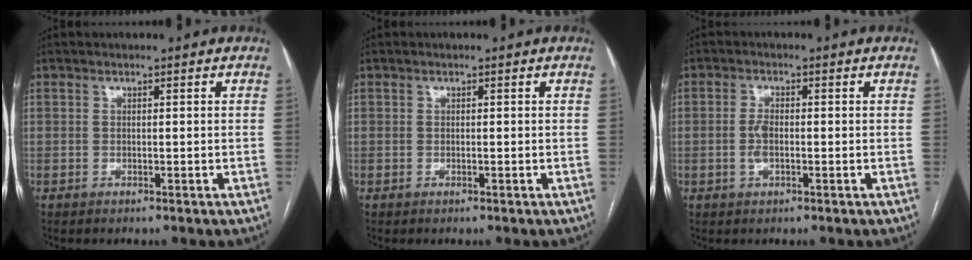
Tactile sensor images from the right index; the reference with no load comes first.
{"total": 0.0}
{"total": 2.6, "force": [-0.5, 1.1, 2.3], "torque": [-0.053, 0.003, -0.007]}